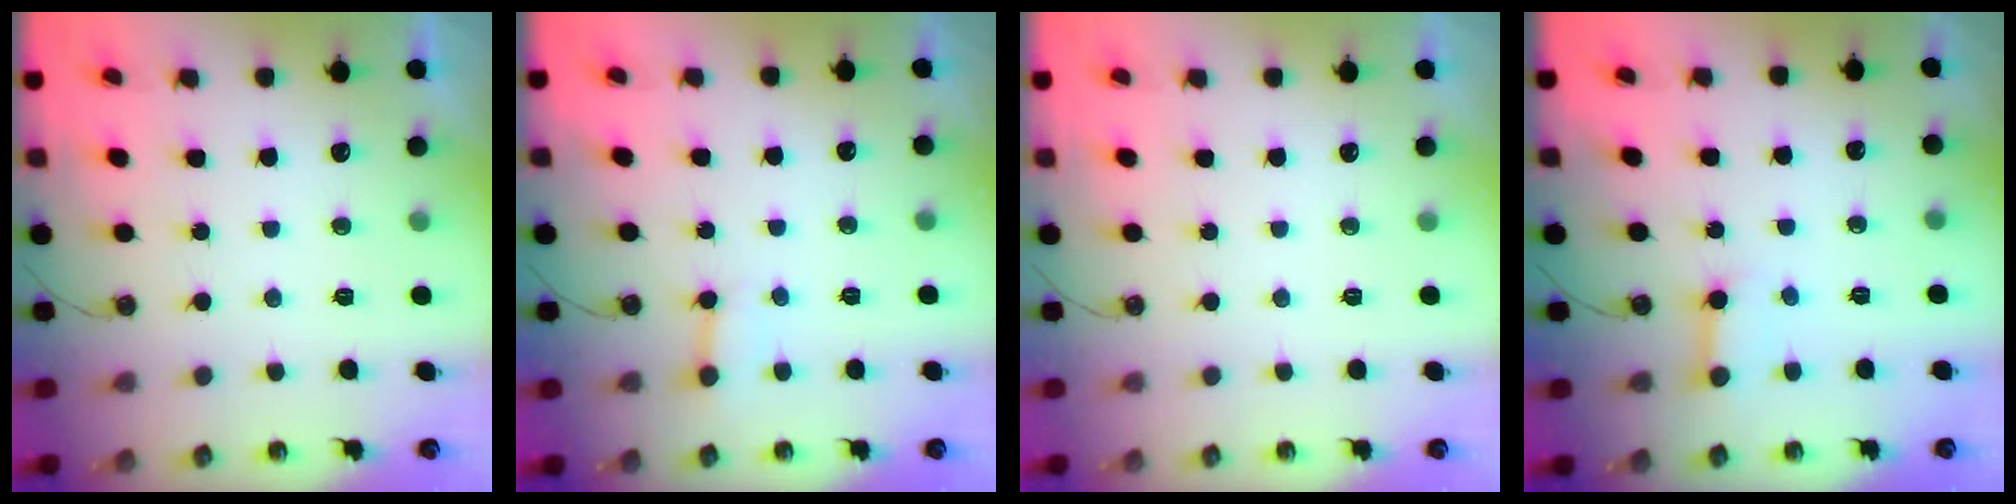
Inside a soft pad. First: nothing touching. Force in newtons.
{"total": 3.5, "press": 3.5, "slide": 0.3}
{"total": 0.0}
{"total": 3.9, "press": 3.9, "slide": 0.5}